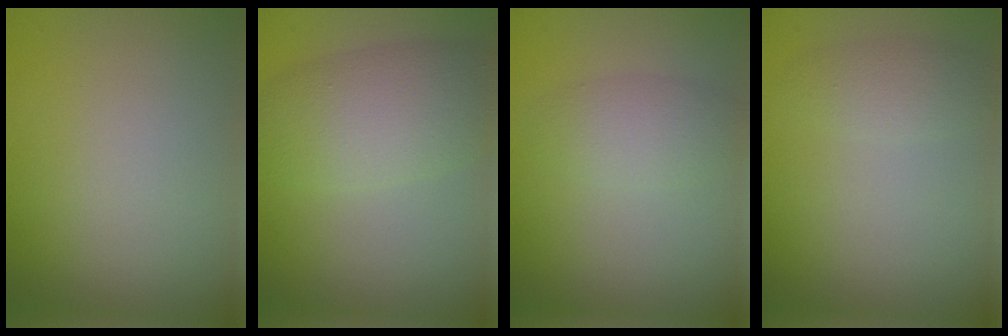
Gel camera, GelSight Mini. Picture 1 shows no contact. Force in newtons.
{"total": 6.1, "press": 6.1, "slide": 0.3}
{"total": 2.6, "press": 2.6, "slide": 0.1}
{"total": 2.0, "press": 2.0, "slide": 0.0}